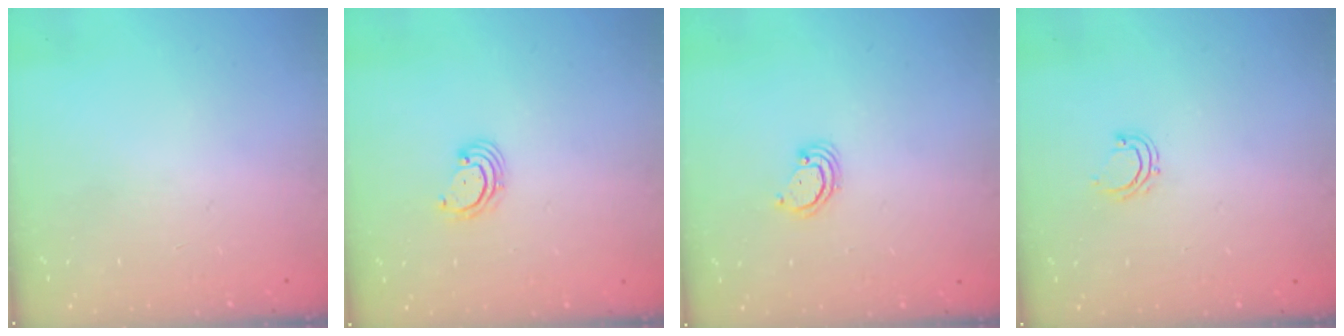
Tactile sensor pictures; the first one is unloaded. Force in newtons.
{"total": 2.7, "press": 2.6, "slide": 0.6}
{"total": 2.6, "press": 2.6, "slide": 0.2}
{"total": 5.2, "press": 5.1, "slide": 1.0}